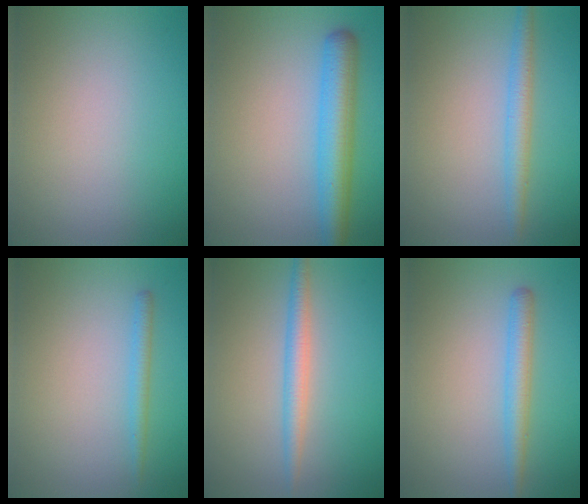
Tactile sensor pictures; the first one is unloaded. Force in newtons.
{"total": 5.2, "press": 5.2, "slide": 0.1}
{"total": 2.4, "press": 2.4, "slide": 0.2}
{"total": 1.4, "press": 1.4, "slide": 0.1}
{"total": 2.5, "press": 2.5, "slide": 0.1}
{"total": 2.6, "press": 2.6, "slide": 0.1}